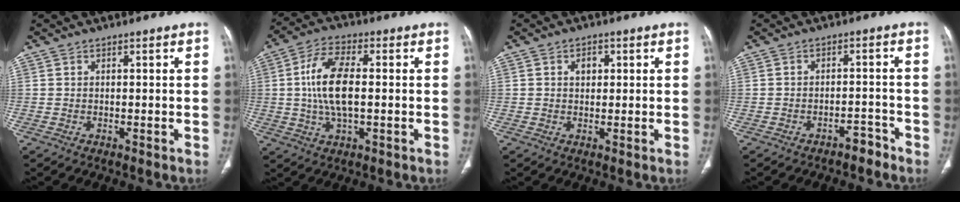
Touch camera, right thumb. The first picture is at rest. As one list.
[{"total": 11.4, "force": [0.3, 5.0, 10.2], "torque": [-0.208, 0.009, 0.004]}, {"total": 2.5, "force": [0.7, 1.9, 1.5], "torque": [-0.013, 0.002, 0.010]}, {"total": 3.1, "force": [-2.6, 1.4, 1.0], "torque": [-0.012, 0.028, -0.036]}]